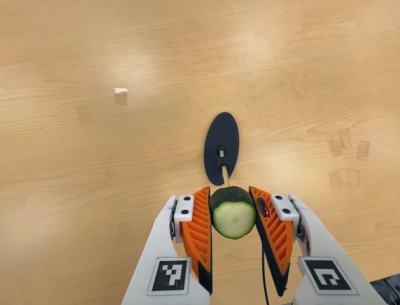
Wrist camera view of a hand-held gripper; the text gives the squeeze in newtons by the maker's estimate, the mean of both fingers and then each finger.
{"total": 10.0, "left": 8.9, "right": 11.0}